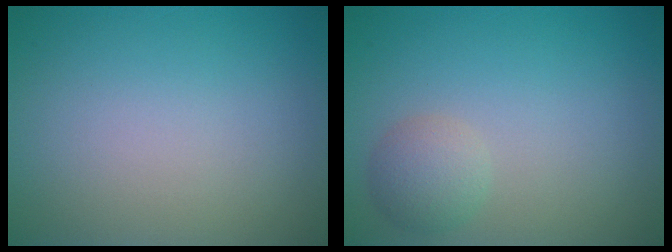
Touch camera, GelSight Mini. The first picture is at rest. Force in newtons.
{"total": 2.2, "press": 2.2, "slide": 0.1}